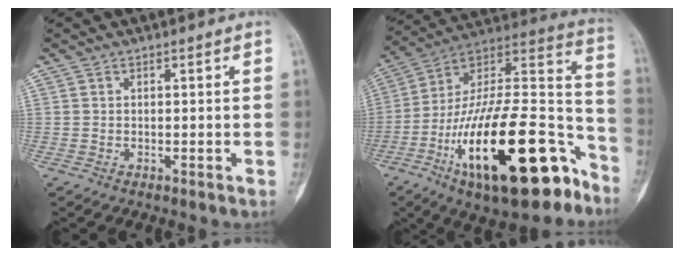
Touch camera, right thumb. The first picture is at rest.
{"total": 33.3, "force": [-15.8, 12.8, 26.4], "torque": [-0.401, 0.078, -0.254]}